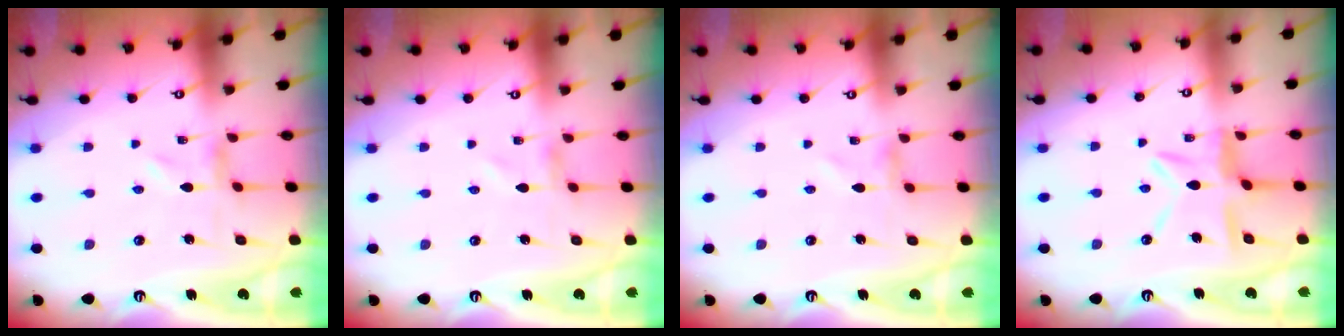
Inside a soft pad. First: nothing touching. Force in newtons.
{"total": 0.0}
{"total": 0.0}
{"total": 11.1, "press": 11.0, "slide": 1.1}